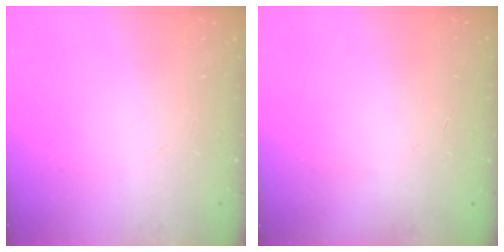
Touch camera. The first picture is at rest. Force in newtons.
{"total": 0.0}